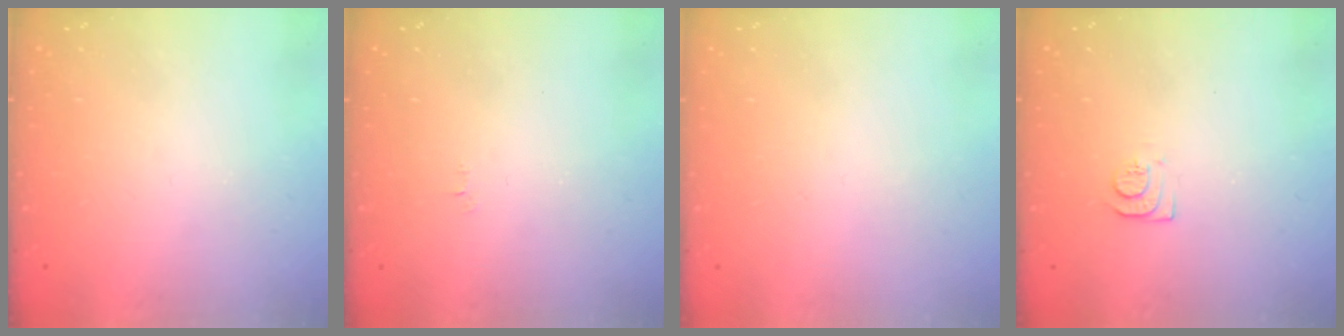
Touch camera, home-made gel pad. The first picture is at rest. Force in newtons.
{"total": 2.5, "press": 2.5, "slide": 0.3}
{"total": 1.9, "press": 1.9, "slide": 0.1}
{"total": 8.2, "press": 8.2, "slide": 0.9}